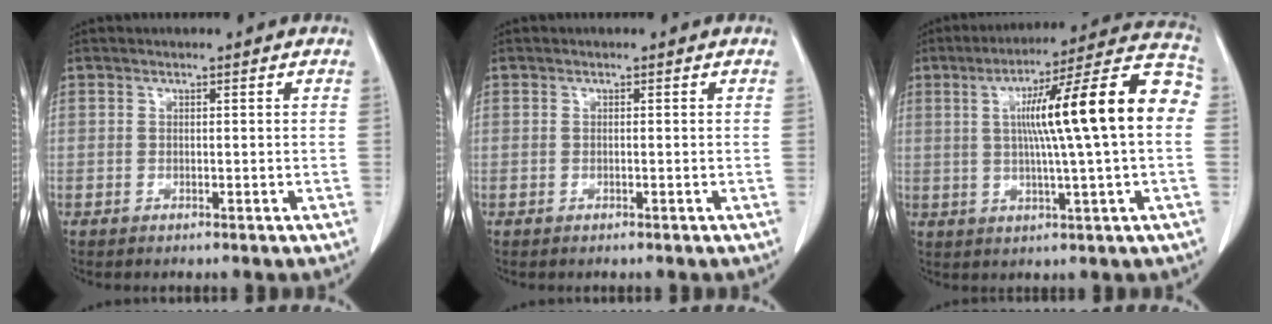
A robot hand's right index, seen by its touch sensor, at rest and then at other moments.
{"total": 0.0}
{"total": 18.1, "force": [2.0, 0.5, 18.0], "torque": [-0.259, 0.031, 0.020]}